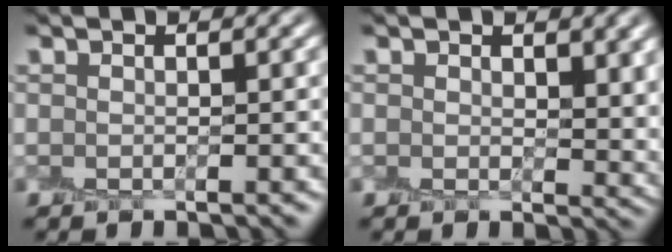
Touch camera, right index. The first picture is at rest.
{"total": 3.6, "force": [1.3, 2.2, 2.5], "torque": [-0.035, -0.010, 0.023]}